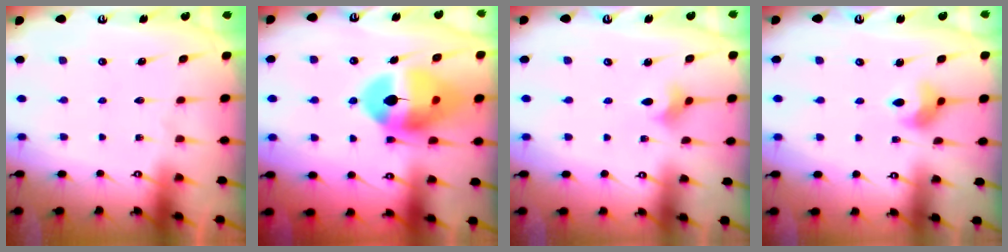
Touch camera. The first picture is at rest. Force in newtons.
{"total": 15.5, "press": 15.3, "slide": 2.2}
{"total": 2.1, "press": 2.0, "slide": 0.5}
{"total": 5.9, "press": 5.9, "slide": 0.6}